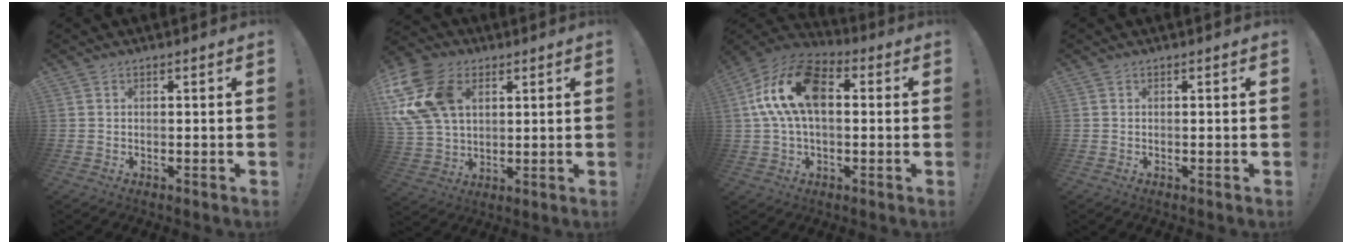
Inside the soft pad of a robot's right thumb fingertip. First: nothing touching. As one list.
[{"total": 19.6, "force": [6.3, 13.7, 12.5], "torque": [-0.258, -0.015, 0.119]}, {"total": 17.4, "force": [3.1, 10.1, 13.9], "torque": [-0.267, 0.012, 0.053]}, {"total": 0.0}]